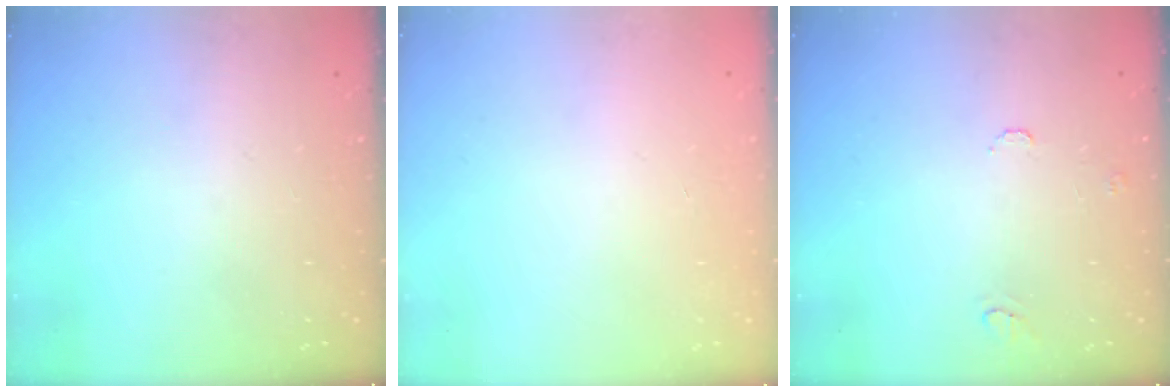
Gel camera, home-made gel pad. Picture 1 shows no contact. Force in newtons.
{"total": 0.0}
{"total": 6.0, "press": 6.0, "slide": 0.6}